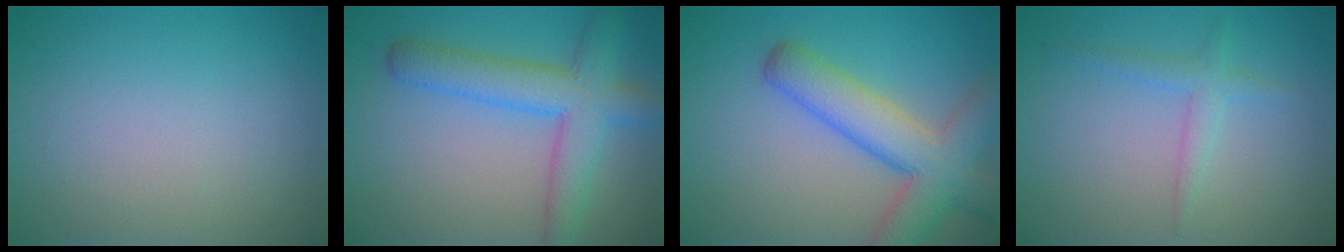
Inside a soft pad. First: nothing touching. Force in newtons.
{"total": 6.1, "press": 6.1, "slide": 0.2}
{"total": 7.2, "press": 7.2, "slide": 0.3}
{"total": 1.7, "press": 1.7, "slide": 0.1}